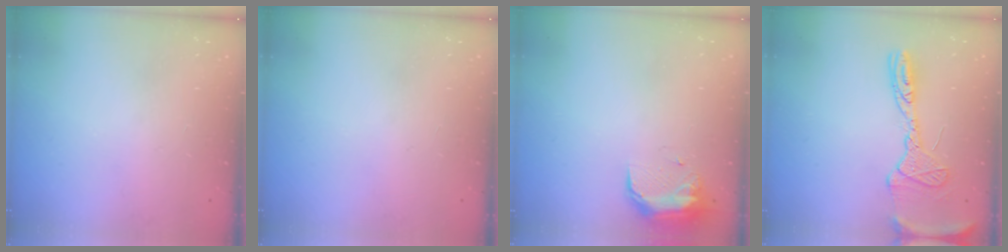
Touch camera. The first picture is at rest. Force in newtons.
{"total": 1.0, "press": 0.0, "slide": 1.0}
{"total": 9.1, "press": 9.0, "slide": 1.5}
{"total": 14.7, "press": 14.6, "slide": 1.4}